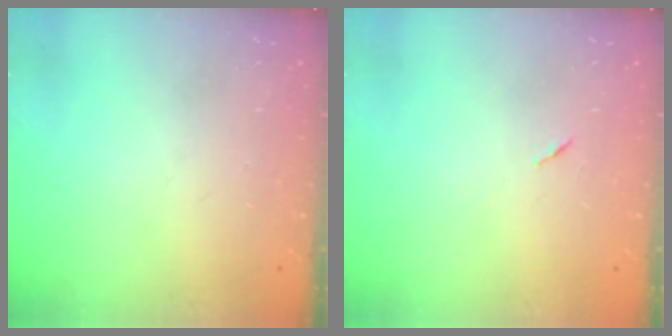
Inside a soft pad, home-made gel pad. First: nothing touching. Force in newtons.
{"total": 5.3, "press": 4.8, "slide": 2.2}